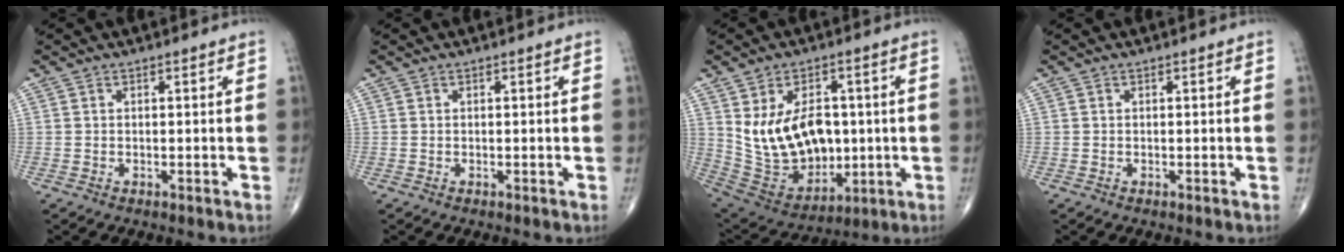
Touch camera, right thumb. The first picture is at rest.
{"total": 0.0}
{"total": 16.4, "force": [1.6, 11.2, 12.0], "torque": [-0.171, -0.007, 0.056]}
{"total": 0.0}